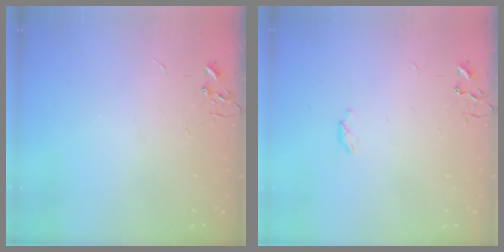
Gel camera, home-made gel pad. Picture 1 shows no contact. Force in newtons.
{"total": 3.4, "press": 3.4, "slide": 0.5}